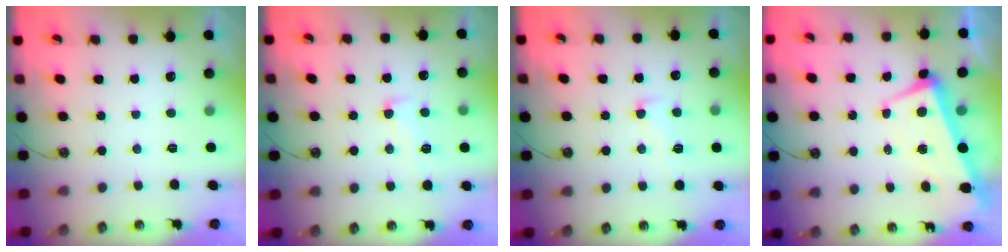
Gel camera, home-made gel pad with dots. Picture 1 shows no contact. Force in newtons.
{"total": 1.2, "press": 0.6, "slide": 1.0}
{"total": 1.1, "press": 0.7, "slide": 0.9}
{"total": 2.1, "press": 1.8, "slide": 1.1}